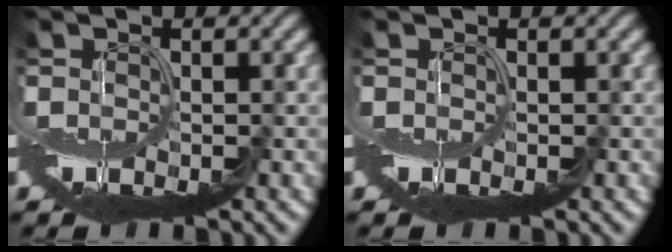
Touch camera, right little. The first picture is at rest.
{"total": 0.0}